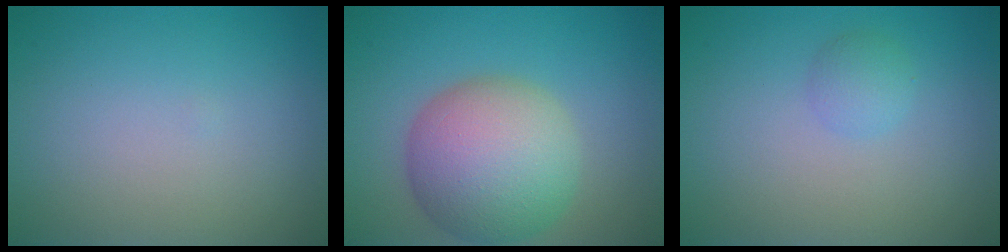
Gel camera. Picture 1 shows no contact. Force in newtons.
{"total": 9.0, "press": 9.0, "slide": 0.3}
{"total": 1.3, "press": 1.3, "slide": 0.0}